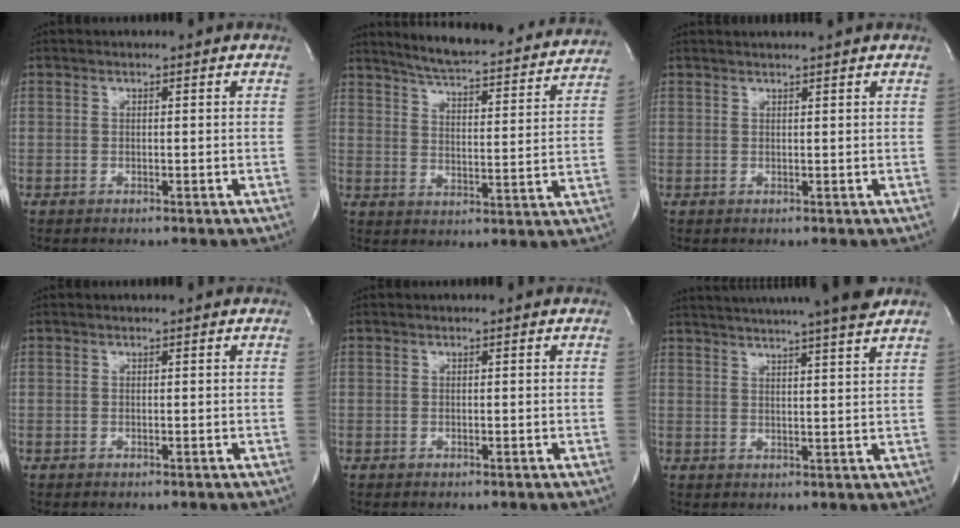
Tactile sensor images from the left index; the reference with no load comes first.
{"total": 22.8, "force": [21.0, 2.9, 8.2], "torque": [-0.122, -0.032, 0.268]}
{"total": 3.0, "force": [2.7, -0.7, 1.1], "torque": [-0.013, 0.010, 0.036]}
{"total": 0.0}
{"total": 0.0}
{"total": 17.3, "force": [15.3, -0.4, 8.2], "torque": [-0.141, -0.004, 0.205]}